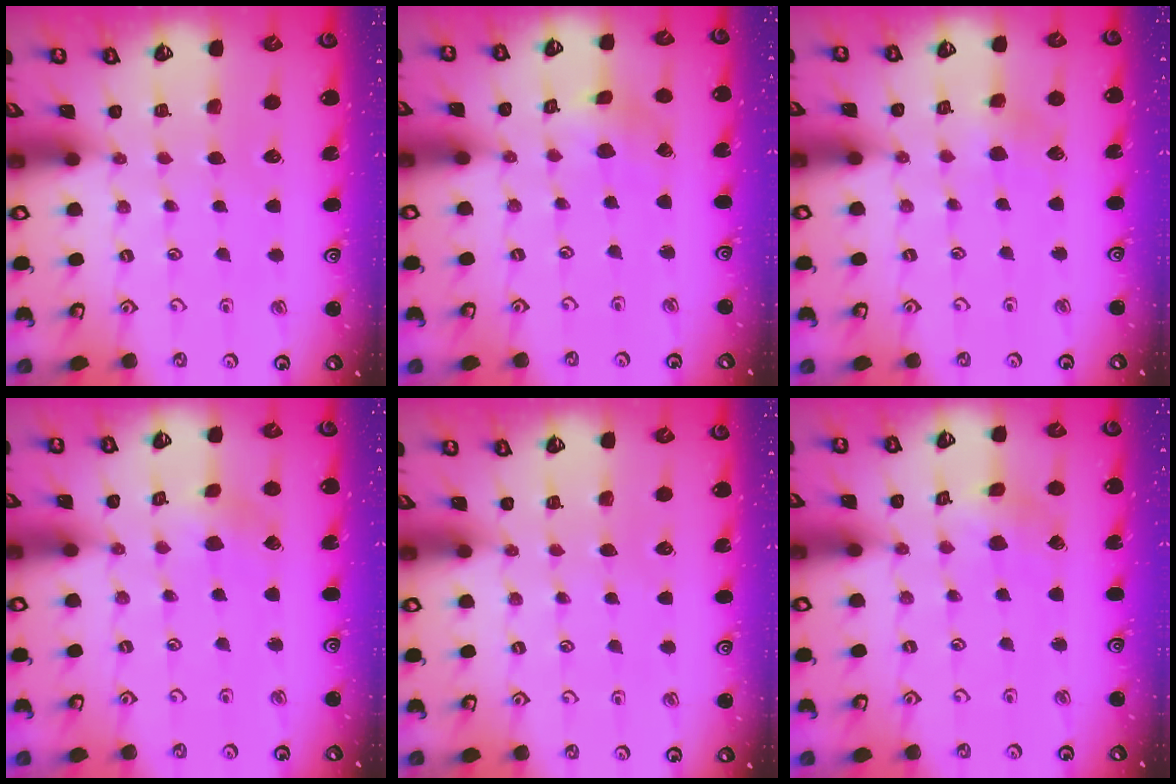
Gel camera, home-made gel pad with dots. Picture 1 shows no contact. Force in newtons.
{"total": 1.5, "press": 1.4, "slide": 0.2}
{"total": 5.8, "press": 5.8, "slide": 0.6}
{"total": 2.6, "press": 2.6, "slide": 0.3}
{"total": 0.0}
{"total": 2.4, "press": 2.4, "slide": 0.2}